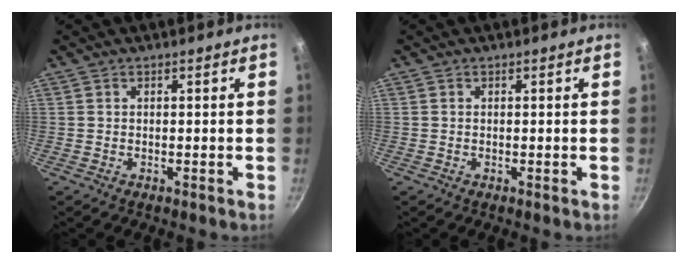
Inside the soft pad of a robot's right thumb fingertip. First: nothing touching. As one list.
[{"total": 0.0}]